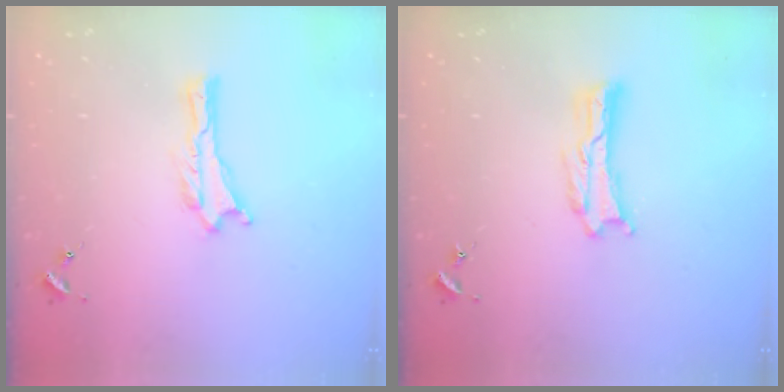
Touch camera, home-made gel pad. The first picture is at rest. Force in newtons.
{"total": 0.8, "press": 0.8, "slide": 0.2}